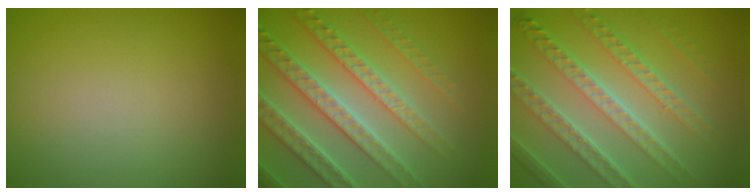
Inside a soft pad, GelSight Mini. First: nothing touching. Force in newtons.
{"total": 7.1, "press": 6.9, "slide": 1.7}
{"total": 8.2, "press": 5.8, "slide": 5.8}